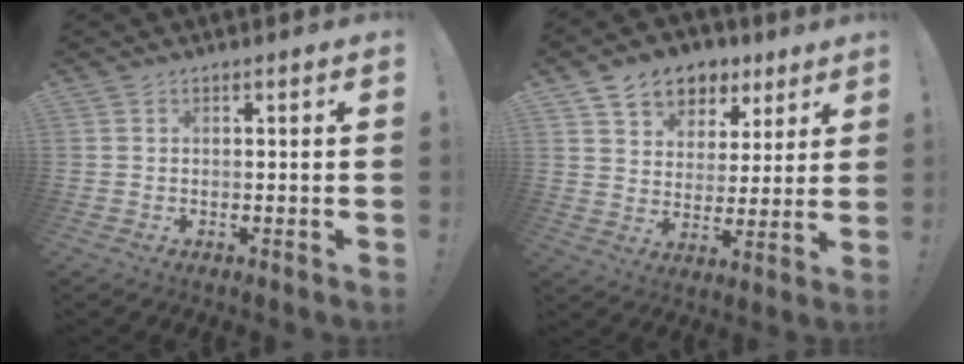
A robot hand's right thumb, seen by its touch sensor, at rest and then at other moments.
{"total": 9.3, "force": [5.6, 7.1, 2.1], "torque": [-0.029, -0.039, 0.109]}